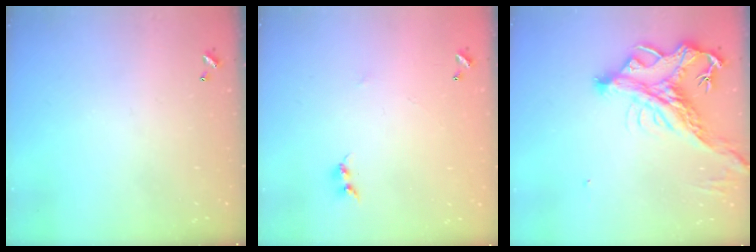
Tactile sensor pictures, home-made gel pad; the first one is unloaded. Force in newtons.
{"total": 6.7, "press": 6.7, "slide": 0.5}
{"total": 6.6, "press": 6.3, "slide": 1.9}